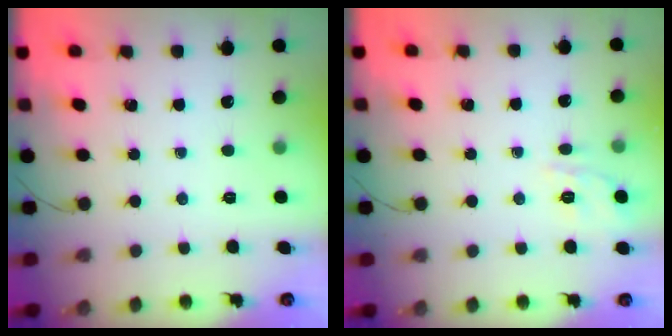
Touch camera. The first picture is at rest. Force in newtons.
{"total": 3.3, "press": 3.1, "slide": 1.1}